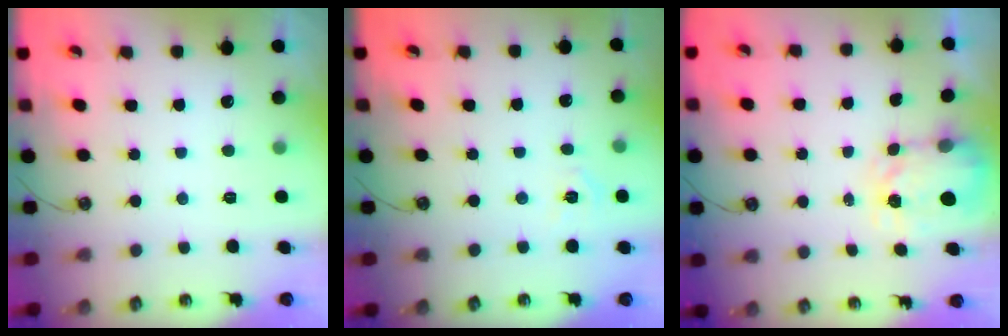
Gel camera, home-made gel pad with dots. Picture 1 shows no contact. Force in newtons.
{"total": 2.9, "press": 2.9, "slide": 0.4}
{"total": 3.6, "press": 3.5, "slide": 0.5}